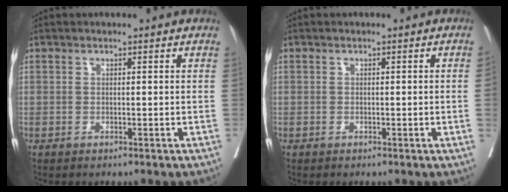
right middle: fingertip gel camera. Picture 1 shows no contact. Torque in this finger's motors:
{"motor_torque": [1.24, -0.90, 0.06, -0.21]}